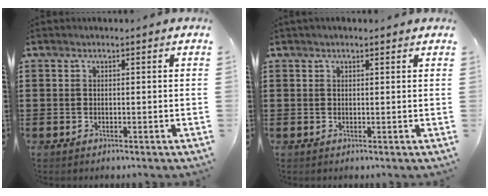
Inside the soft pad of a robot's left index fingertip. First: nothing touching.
{"total": 0.7, "force": [0.5, 0.2, 0.5], "torque": [-0.009, 0.002, 0.009]}